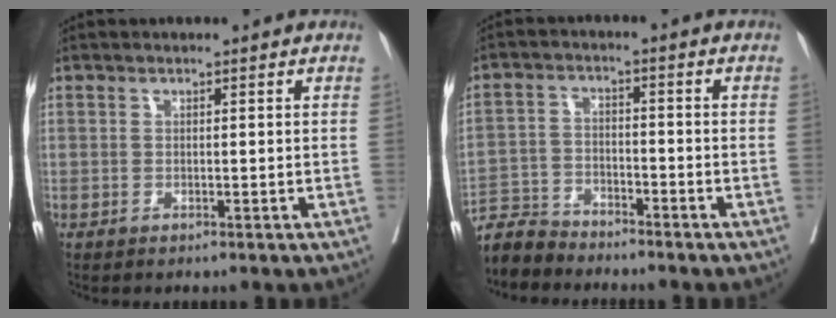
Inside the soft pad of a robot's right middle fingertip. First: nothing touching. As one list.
[{"total": 5.3, "force": [-5.2, 0.8, -0.7], "torque": [0.015, -0.001, -0.100]}]